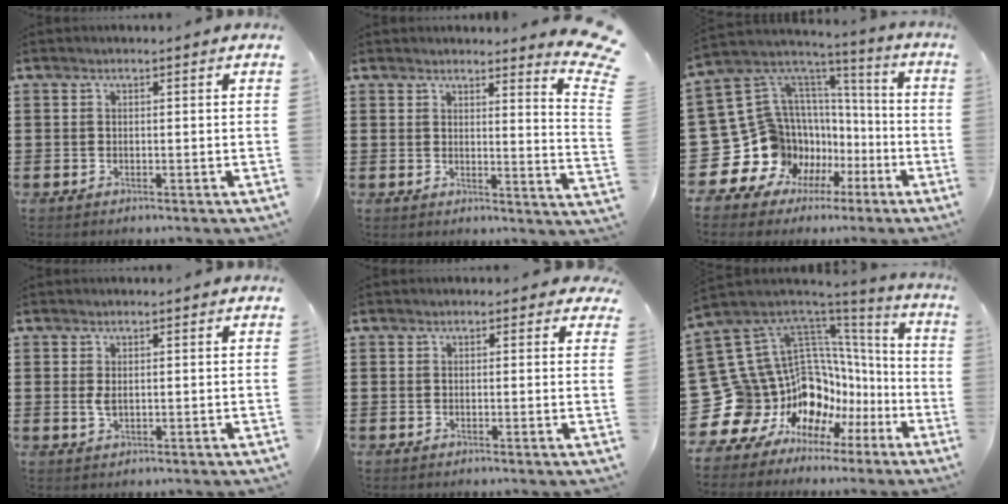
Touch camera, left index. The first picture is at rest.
{"total": 4.0, "force": [3.5, -0.4, 2.0], "torque": [-0.032, -0.034, 0.054]}
{"total": 15.5, "force": [-4.1, 14.2, 4.8], "torque": [-0.165, -0.044, -0.017]}
{"total": 1.8, "force": [0.3, 0.8, 1.6], "torque": [-0.040, 0.000, 0.002]}
{"total": 1.2, "force": [0.5, 1.1, 0.4], "torque": [-0.004, 0.005, 0.006]}
{"total": 16.2, "force": [-3.9, 13.6, 7.9], "torque": [-0.201, -0.051, -0.007]}